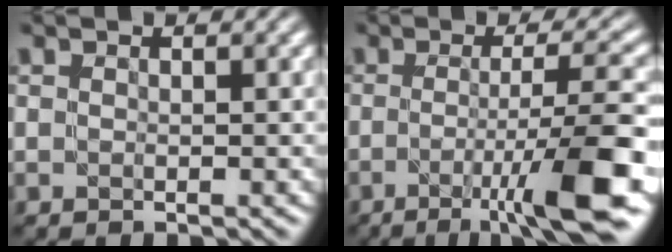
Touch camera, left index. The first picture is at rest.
{"total": 10.4, "force": [-3.4, 1.7, 9.7], "torque": [-0.130, 0.001, -0.058]}